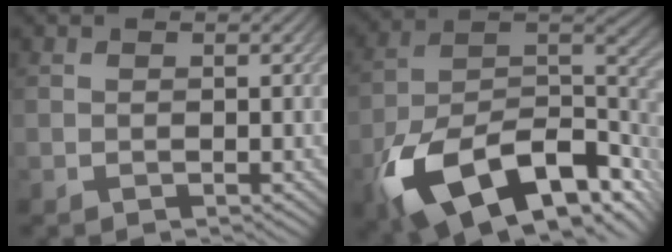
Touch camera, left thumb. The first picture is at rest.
{"total": 18.4, "force": [-9.5, 9.6, 12.4], "torque": [-0.252, -0.043, -0.152]}